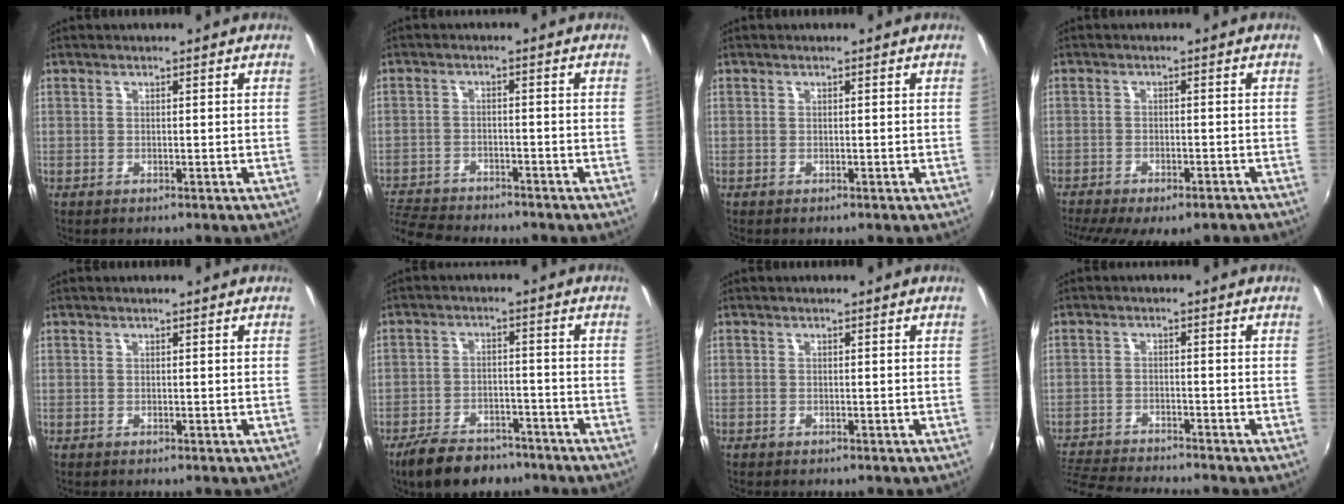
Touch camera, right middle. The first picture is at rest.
{"total": 10.2, "force": [-9.3, 2.5, 3.2], "torque": [-0.095, -0.014, -0.159]}
{"total": 0.0}
{"total": 13.1, "force": [-10.3, 4.4, 6.8], "torque": [-0.146, -0.043, -0.144]}
{"total": 0.0}
{"total": 11.6, "force": [-8.8, 5.3, 5.3], "torque": [-0.126, -0.002, -0.136]}
{"total": 0.7, "force": [-0.5, 0.5, -0.1], "torque": [-0.003, 0.003, -0.008]}
{"total": 9.9, "force": [-9.4, 0.5, 3.2], "torque": [-0.089, -0.019, -0.166]}